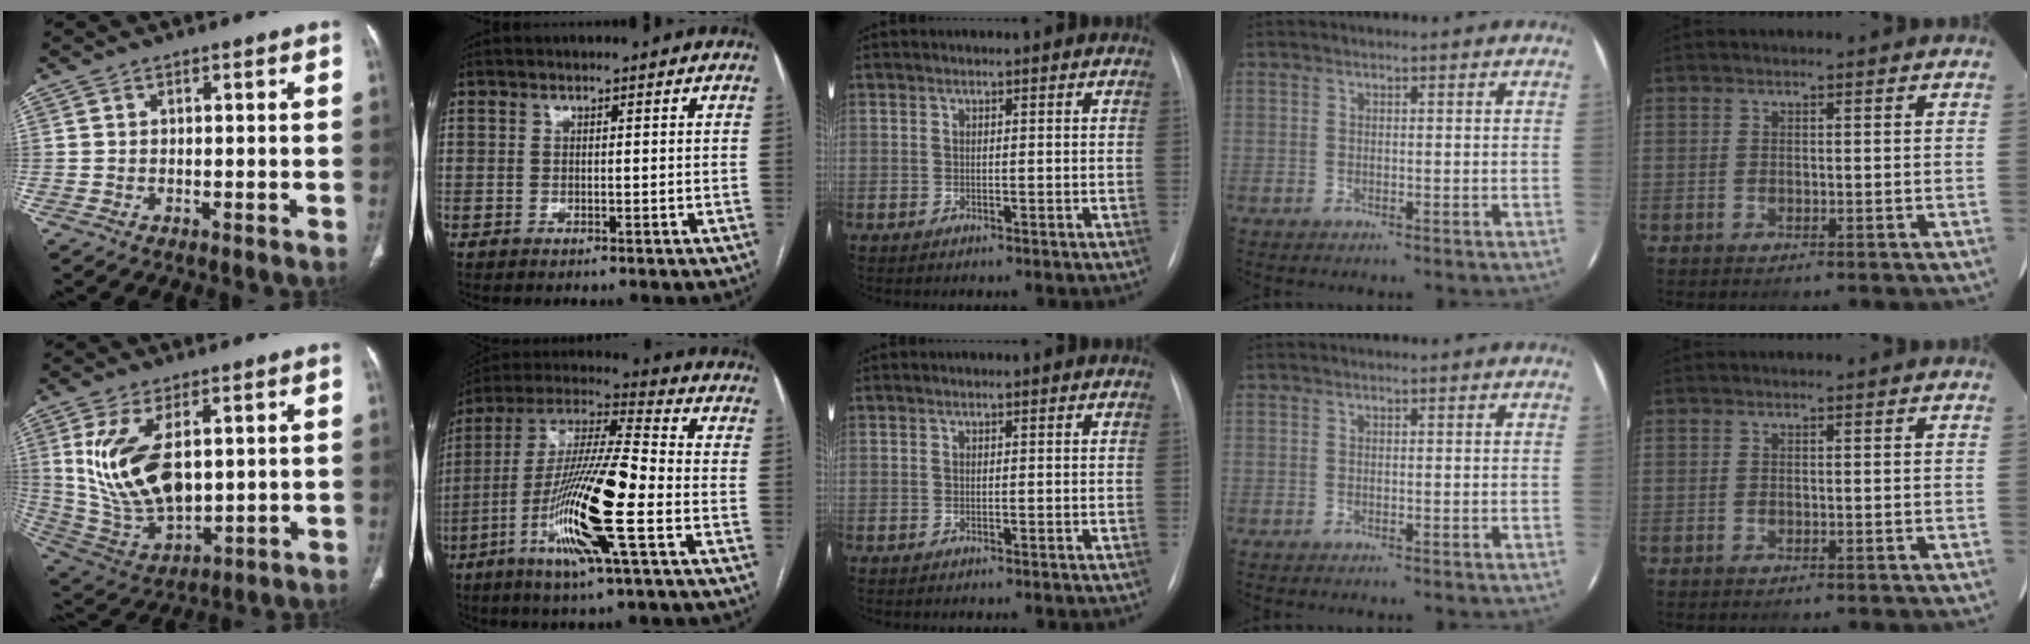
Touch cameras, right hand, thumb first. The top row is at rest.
{"thumb": {"total": 16.3, "force": [3.6, 8.5, 13.4], "torque": [-0.256, -0.019, 0.089]}, "index": {"total": 18.0, "force": [-5.8, 0.8, 17.0], "torque": [-0.340, -0.013, -0.112]}}